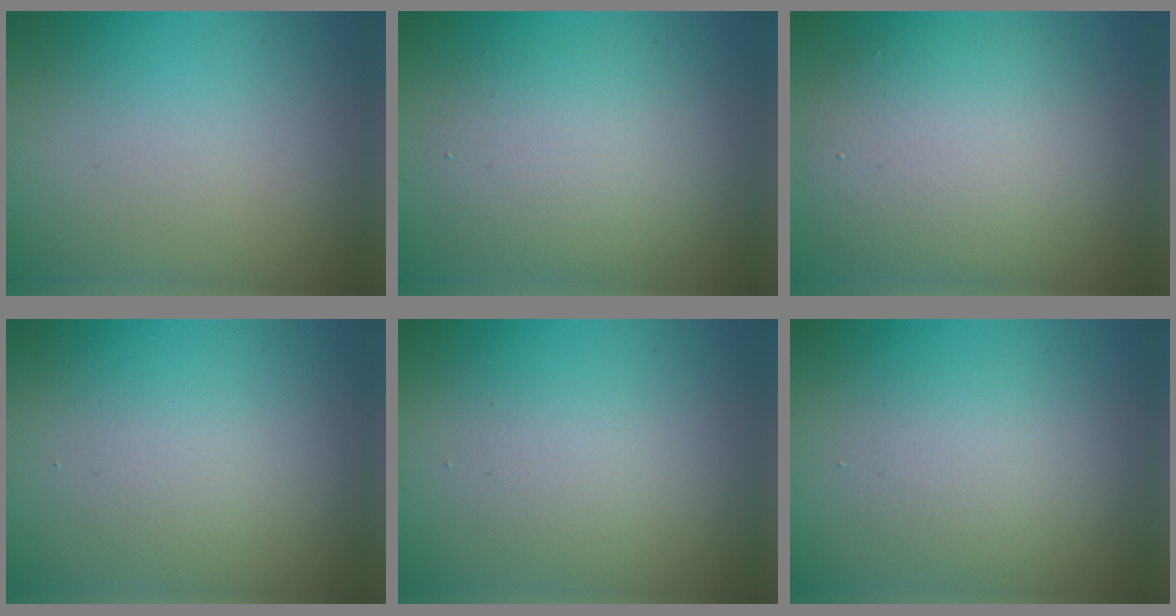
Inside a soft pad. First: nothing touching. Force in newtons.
{"total": 4.8, "press": 4.7, "slide": 0.5}
{"total": 7.0, "press": 7.0, "slide": 0.6}
{"total": 1.4, "press": 1.4, "slide": 0.0}
{"total": 1.6, "press": 1.6, "slide": 0.1}
{"total": 2.2, "press": 2.2, "slide": 0.2}